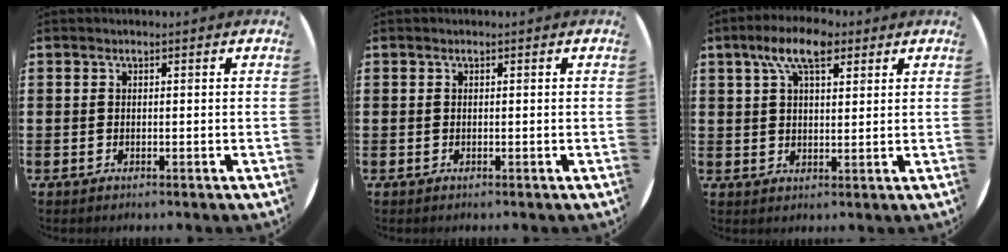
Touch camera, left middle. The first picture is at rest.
{"total": 0.0}
{"total": 7.6, "force": [4.9, 3.1, 5.0], "torque": [-0.094, 0.000, 0.084]}